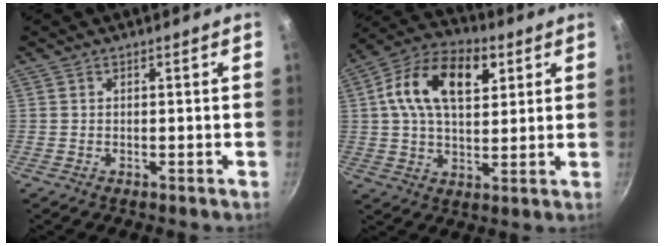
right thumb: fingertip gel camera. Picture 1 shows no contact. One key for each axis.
{"total": 16.4, "fx": 5.2, "fy": 9.8, "fz": 12.1, "tx": -0.185, "ty": 0.006, "tz": 0.072}